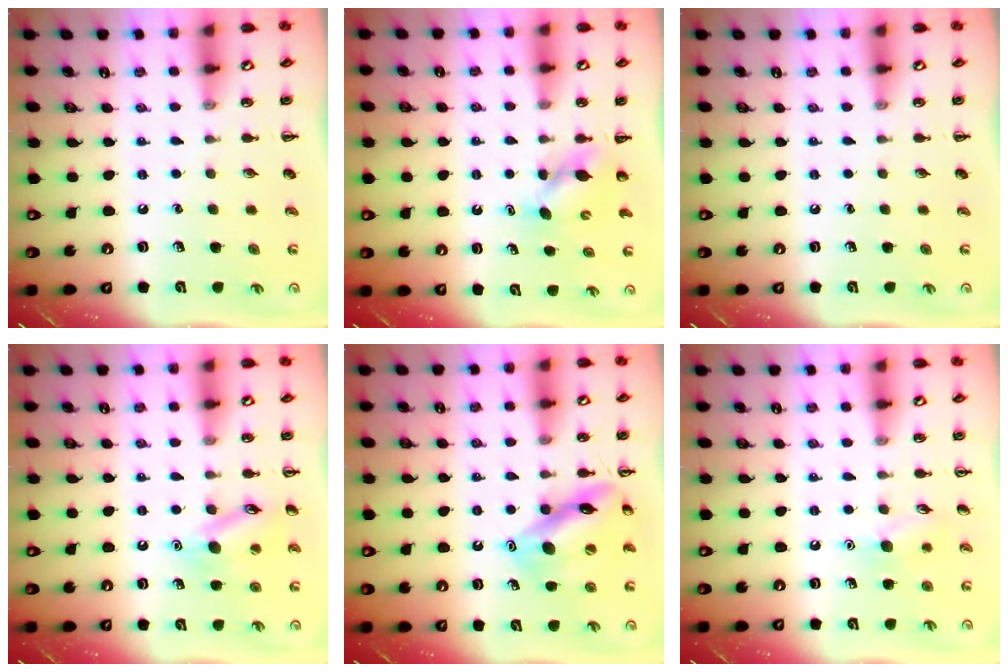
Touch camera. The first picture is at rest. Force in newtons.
{"total": 4.7, "press": 4.6, "slide": 1.0}
{"total": 0.0}
{"total": 11.8, "press": 11.8, "slide": 1.1}
{"total": 14.2, "press": 14.1, "slide": 1.6}
{"total": 7.6, "press": 7.5, "slide": 1.5}